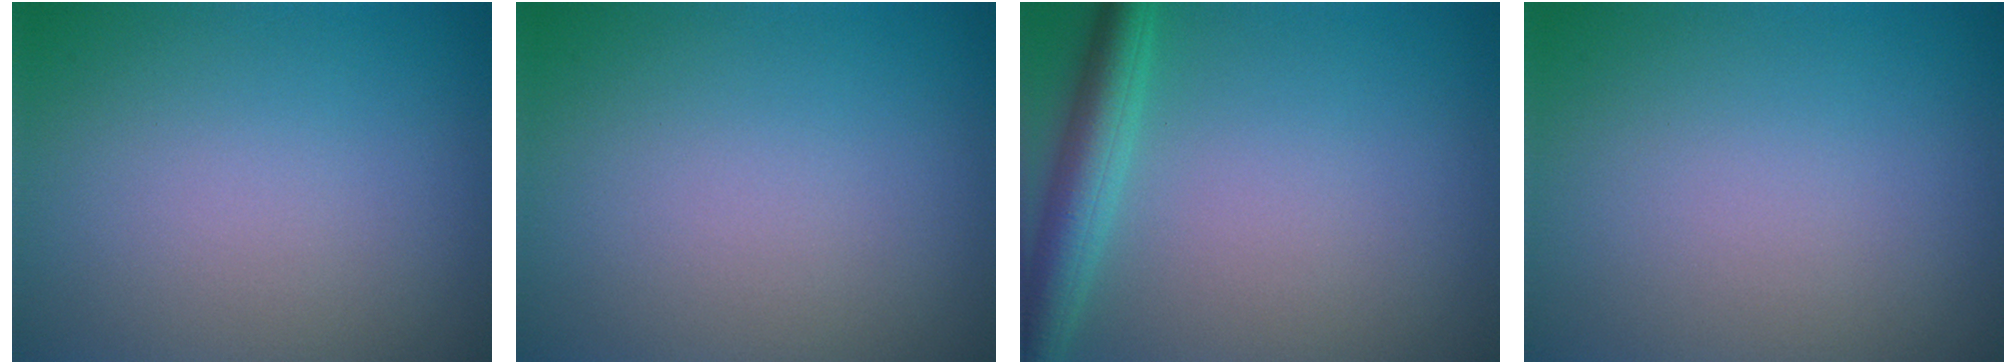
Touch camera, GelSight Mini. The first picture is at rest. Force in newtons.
{"total": 0.0}
{"total": 3.9, "press": 3.9, "slide": 0.3}
{"total": 0.0}